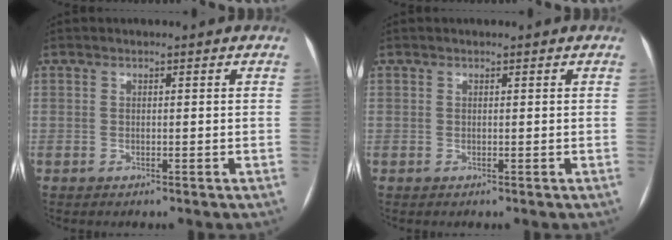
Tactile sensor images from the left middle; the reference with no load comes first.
{"total": 0.0}